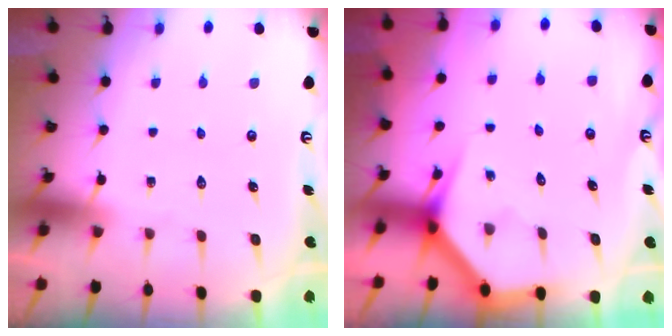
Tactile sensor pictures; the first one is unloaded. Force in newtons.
{"total": 3.4, "press": 3.4, "slide": 0.3}